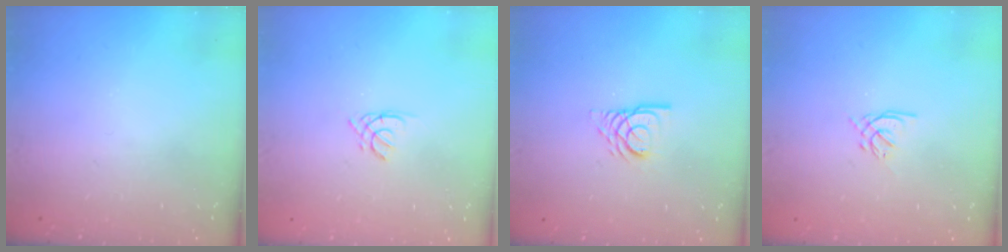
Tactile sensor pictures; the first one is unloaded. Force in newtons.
{"total": 1.7, "press": 1.7, "slide": 0.3}
{"total": 5.7, "press": 5.7, "slide": 0.6}
{"total": 1.2, "press": 1.1, "slide": 0.5}